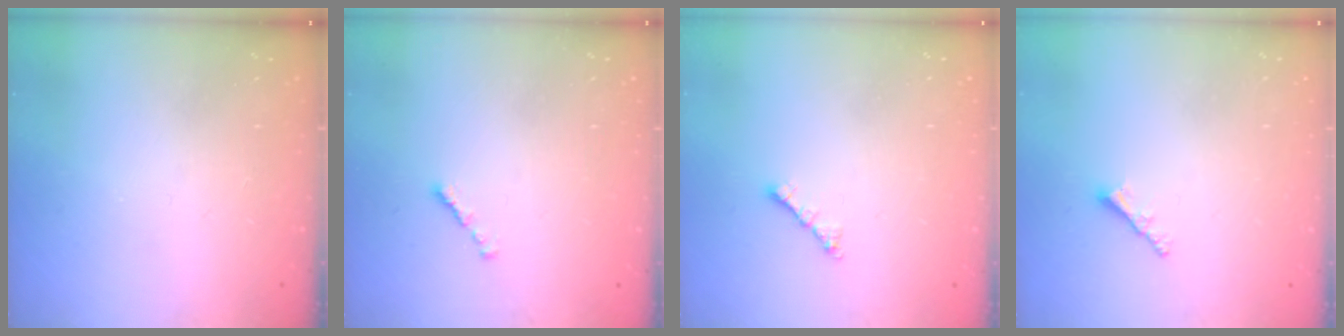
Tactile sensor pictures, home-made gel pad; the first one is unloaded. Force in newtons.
{"total": 0.8, "press": 0.7, "slide": 0.4}
{"total": 1.8, "press": 1.8, "slide": 0.5}
{"total": 2.1, "press": 2.0, "slide": 0.5}